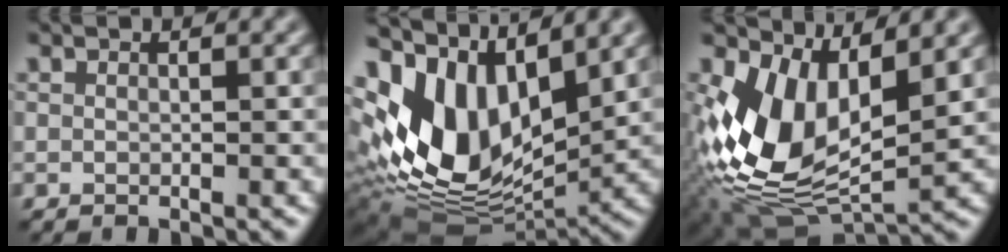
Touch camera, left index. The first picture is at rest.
{"total": 12.3, "force": [2.9, 7.6, 9.3], "torque": [-0.195, -0.005, 0.052]}
{"total": 11.0, "force": [0.0, 6.4, 8.9], "torque": [-0.189, -0.020, -0.002]}